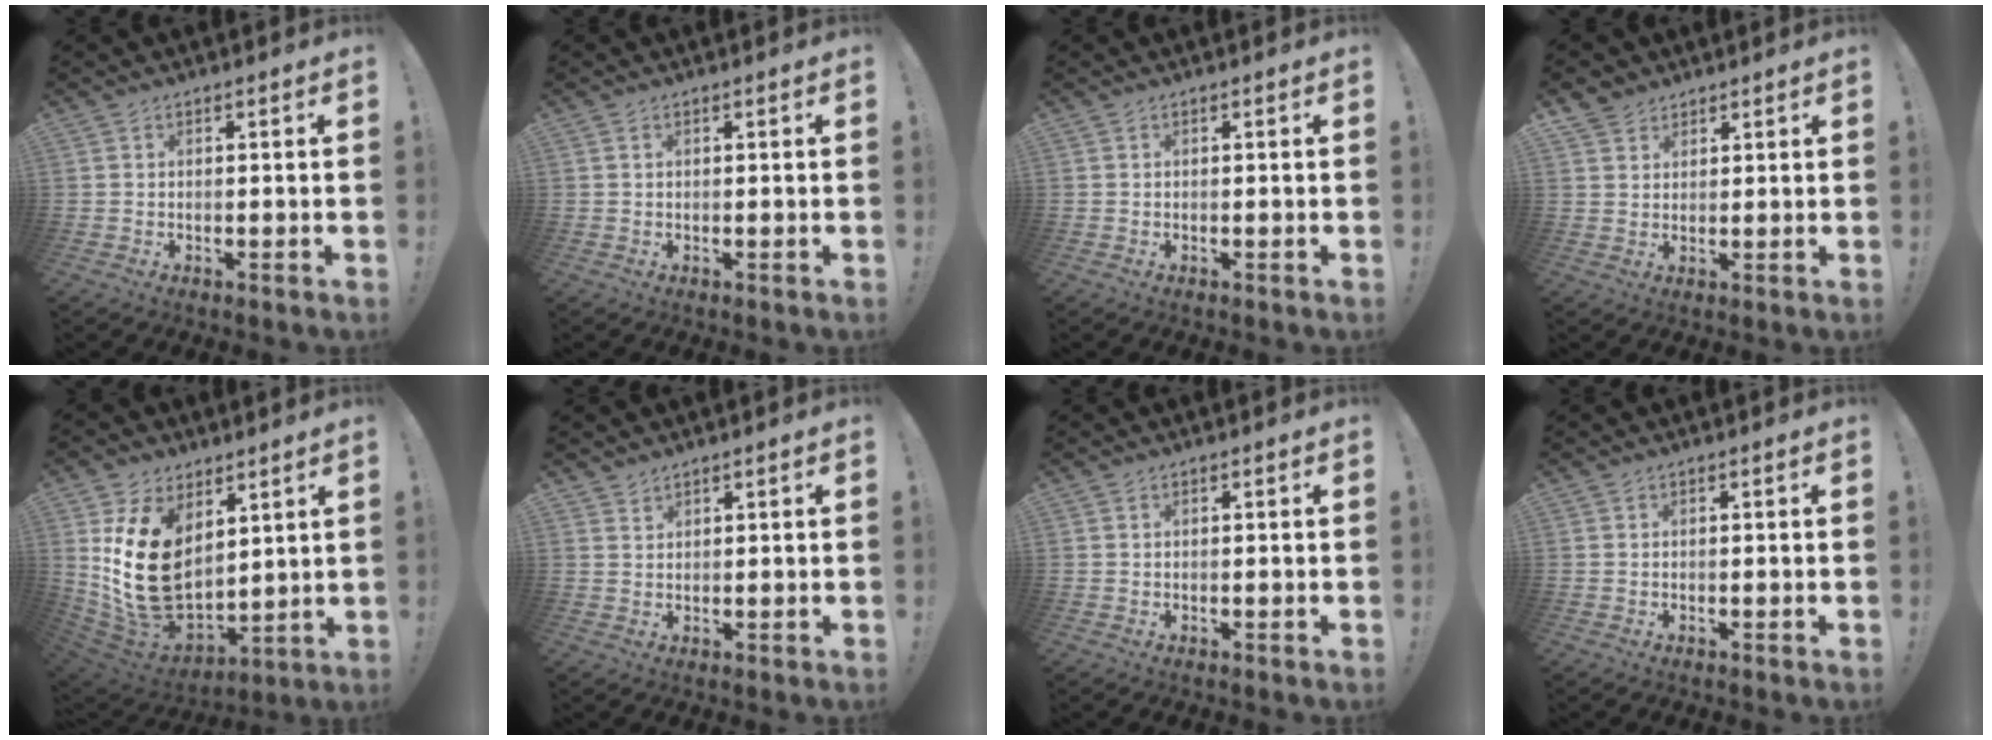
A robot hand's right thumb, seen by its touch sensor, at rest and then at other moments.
{"total": 0.0}
{"total": 0.0}
{"total": 4.1, "force": [3.4, 2.3, 0.3], "torque": [-0.003, -0.021, 0.064]}
{"total": 20.0, "force": [4.3, 13.8, 13.8], "torque": [-0.275, -0.037, 0.090]}
{"total": 1.5, "force": [1.5, 0.0, 0.2], "torque": [-0.001, -0.013, 0.029]}
{"total": 0.0}
{"total": 0.0}